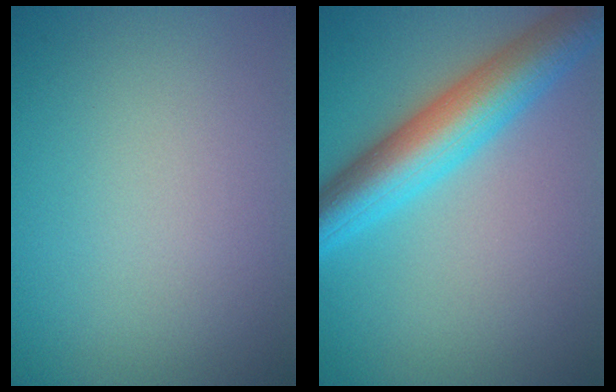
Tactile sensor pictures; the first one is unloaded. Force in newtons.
{"total": 7.5, "press": 7.5, "slide": 0.2}